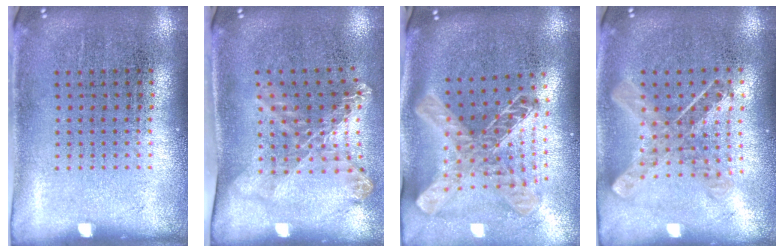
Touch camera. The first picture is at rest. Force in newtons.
{"total": 1.8, "press": 1.3, "slide": 1.2}
{"total": 1.9, "press": 1.6, "slide": 1.1}
{"total": 0.9, "press": 0.9, "slide": 0.2}